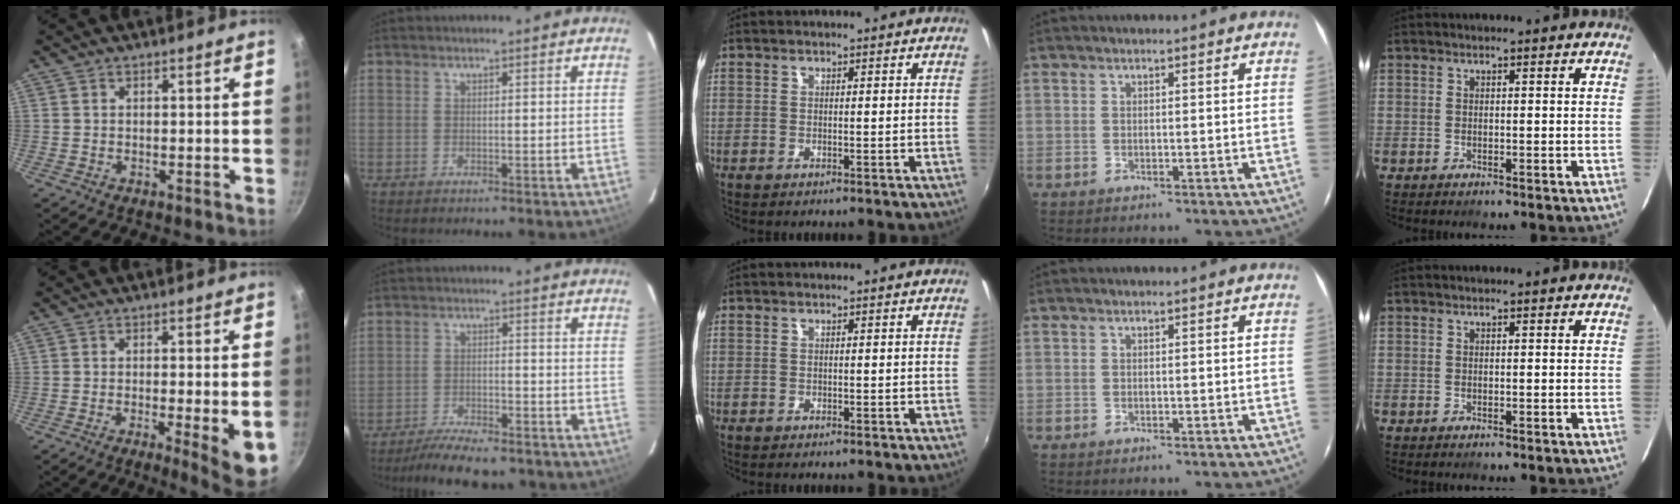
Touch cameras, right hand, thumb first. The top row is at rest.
{"thumb": {"total": 8.1, "force": [-2.2, 1.1, 7.7], "torque": [-0.096, -0.002, -0.025]}, "index": {"total": 13.3, "force": [-11.5, 3.5, 5.8], "torque": [-0.122, -0.007, -0.171]}}